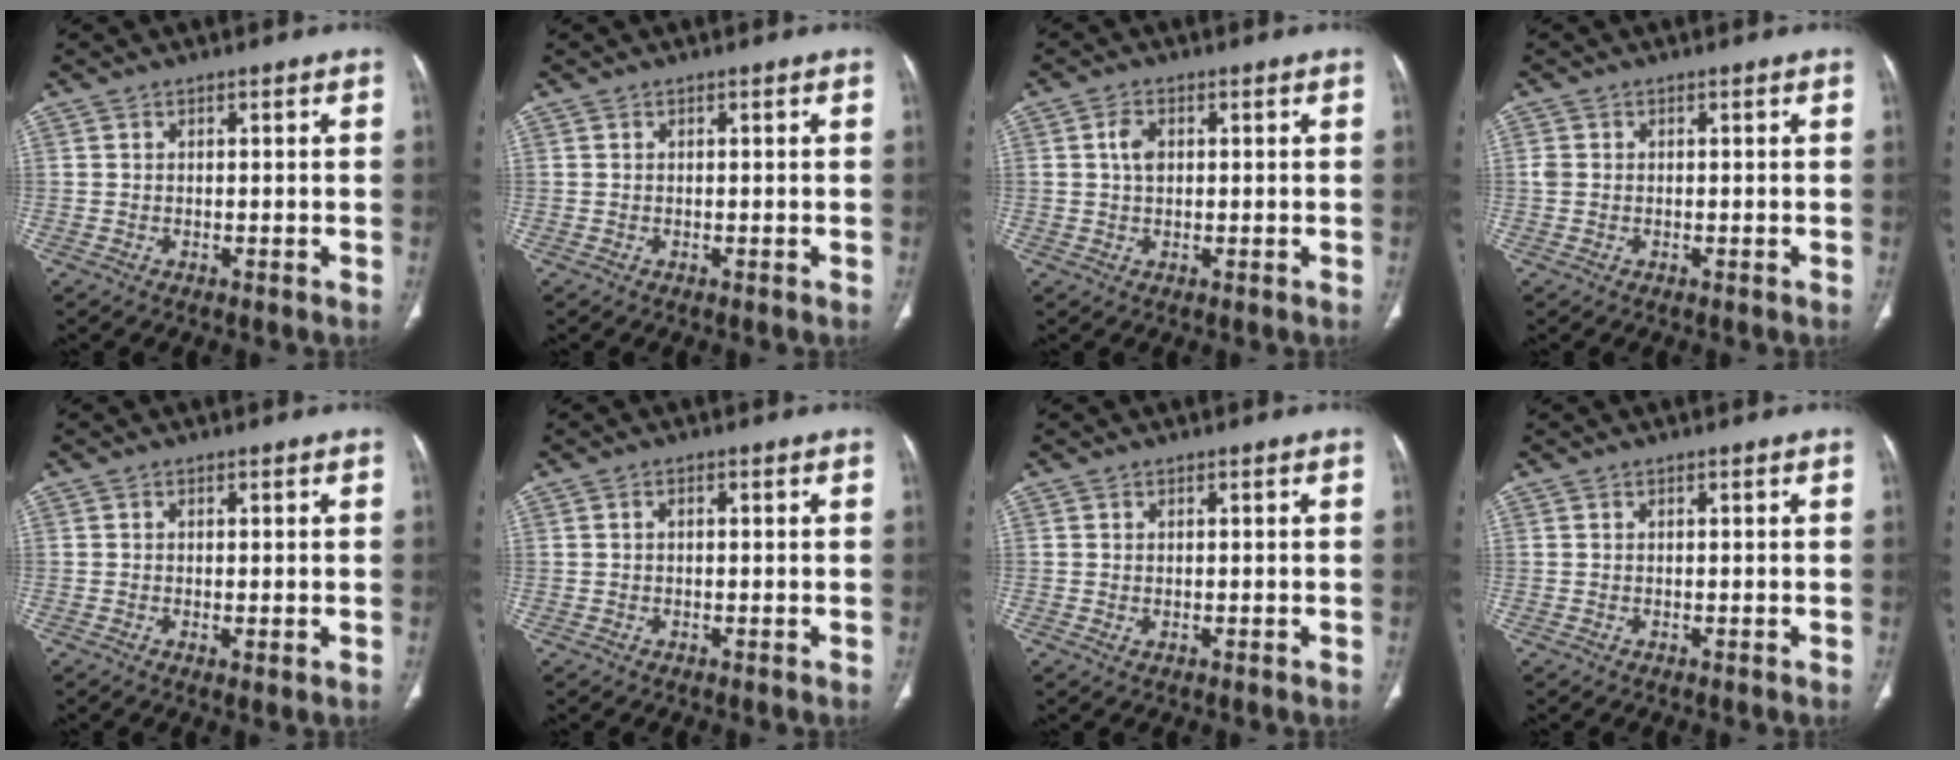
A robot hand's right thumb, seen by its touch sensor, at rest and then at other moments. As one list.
[{"total": 0.0}, {"total": 3.2, "force": [0.7, 2.1, 2.3], "torque": [-0.044, 0.001, 0.012]}, {"total": 1.2, "force": [0.0, 1.0, 0.6], "torque": [-0.015, 0.003, 0.002]}, {"total": 1.5, "force": [-0.3, 0.4, 1.4], "torque": [-0.030, -0.007, -0.004]}, {"total": 0.8, "force": [0.1, 0.5, 0.6], "torque": [-0.010, 0.003, 0.000]}, {"total": 0.7, "force": [0.0, 0.4, 0.5], "torque": [-0.013, 0.000, 0.003]}, {"total": 0.0}]